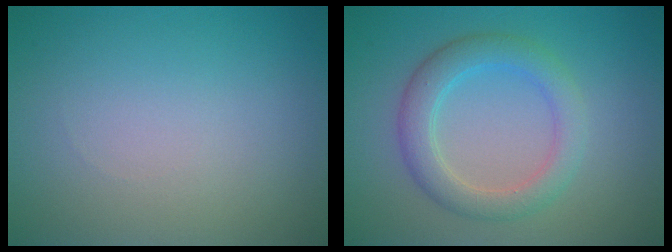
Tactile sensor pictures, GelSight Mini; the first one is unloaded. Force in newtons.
{"total": 3.8, "press": 3.8, "slide": 0.1}